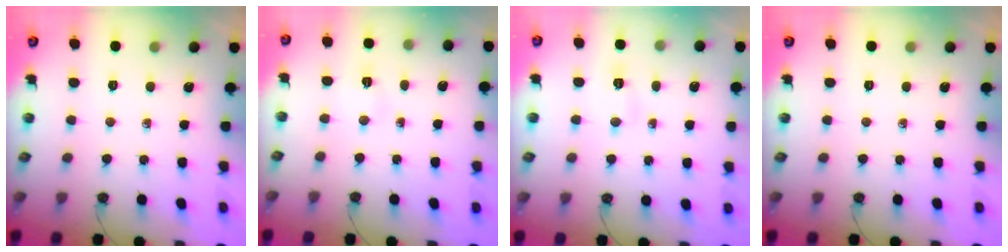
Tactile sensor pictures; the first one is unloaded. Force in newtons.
{"total": 2.9, "press": 1.4, "slide": 2.6}
{"total": 4.5, "press": 4.5, "slide": 0.5}
{"total": 0.0}